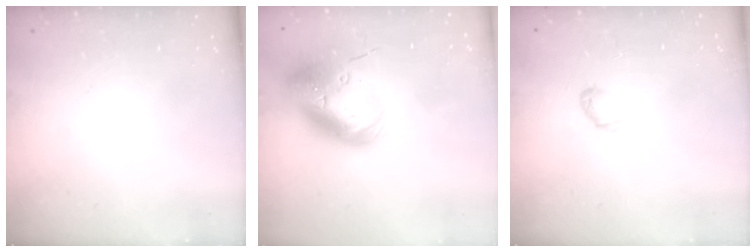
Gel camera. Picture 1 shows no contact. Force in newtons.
{"total": 25.7, "press": 25.4, "slide": 4.0}
{"total": 2.4, "press": 2.4, "slide": 0.4}